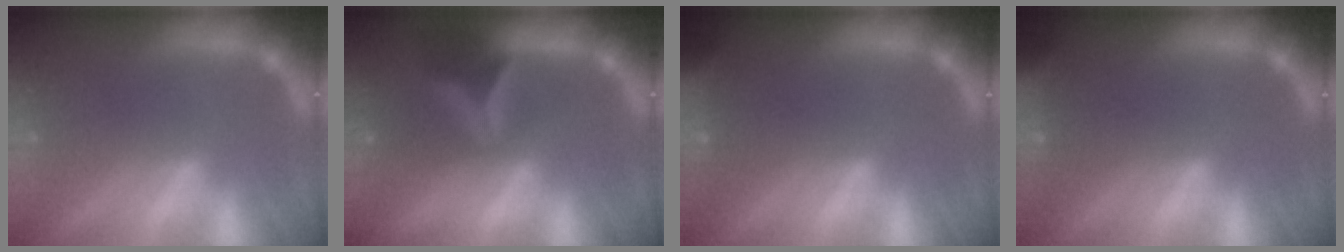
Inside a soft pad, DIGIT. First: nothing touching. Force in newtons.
{"total": 5.4}
{"total": 9.0}
{"total": 9.0}